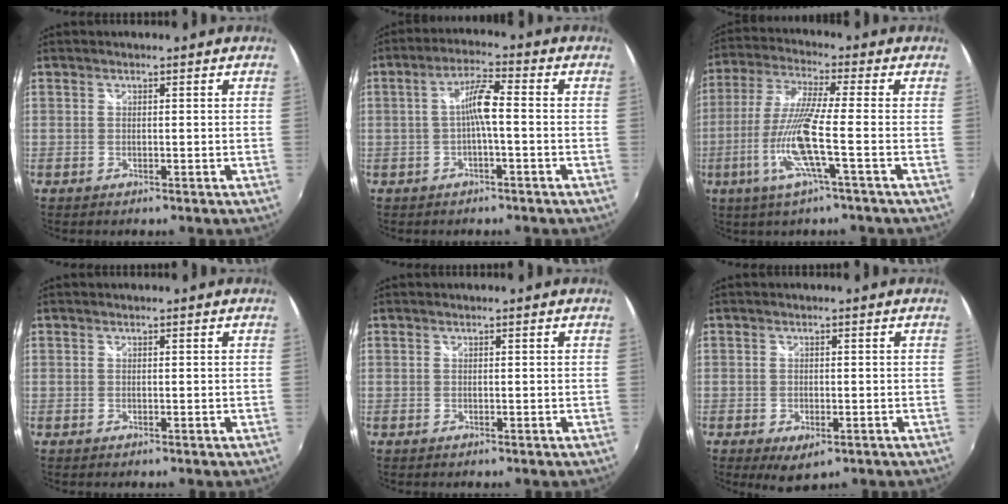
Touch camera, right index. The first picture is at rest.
{"total": 5.2, "force": [-0.9, 0.4, 5.1], "torque": [-0.103, 0.013, -0.017]}
{"total": 11.2, "force": [-3.8, -0.7, 10.5], "torque": [-0.216, -0.008, -0.070]}
{"total": 0.0}
{"total": 0.0}
{"total": 4.6, "force": [-2.3, 2.5, 3.1], "torque": [-0.062, -0.019, -0.033]}